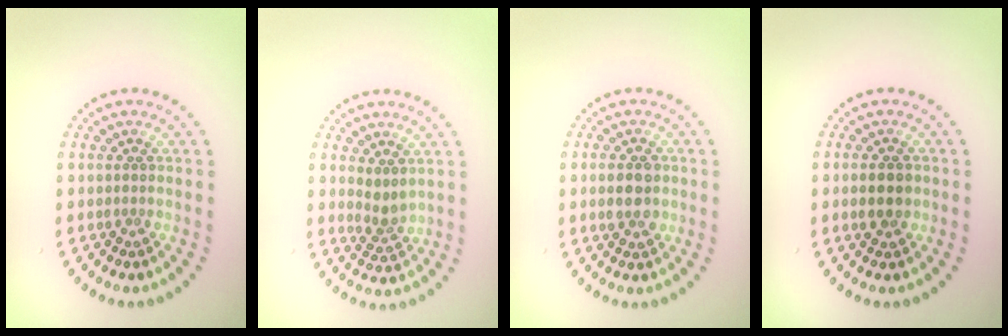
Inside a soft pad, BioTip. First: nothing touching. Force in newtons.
{"total": 2.1, "press": 1.6, "slide": 1.4}
{"total": 2.8, "press": 2.8, "slide": 0.2}
{"total": 2.5, "press": 2.5, "slide": 0.2}